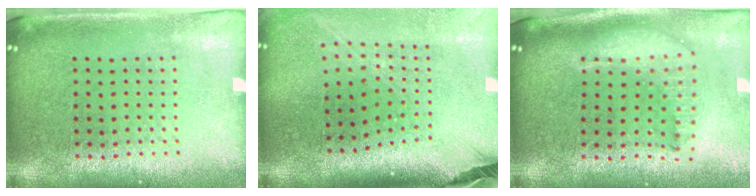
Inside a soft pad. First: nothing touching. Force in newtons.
{"total": 2.8, "press": 2.0, "slide": 1.9}
{"total": 2.2, "press": 1.7, "slide": 1.4}